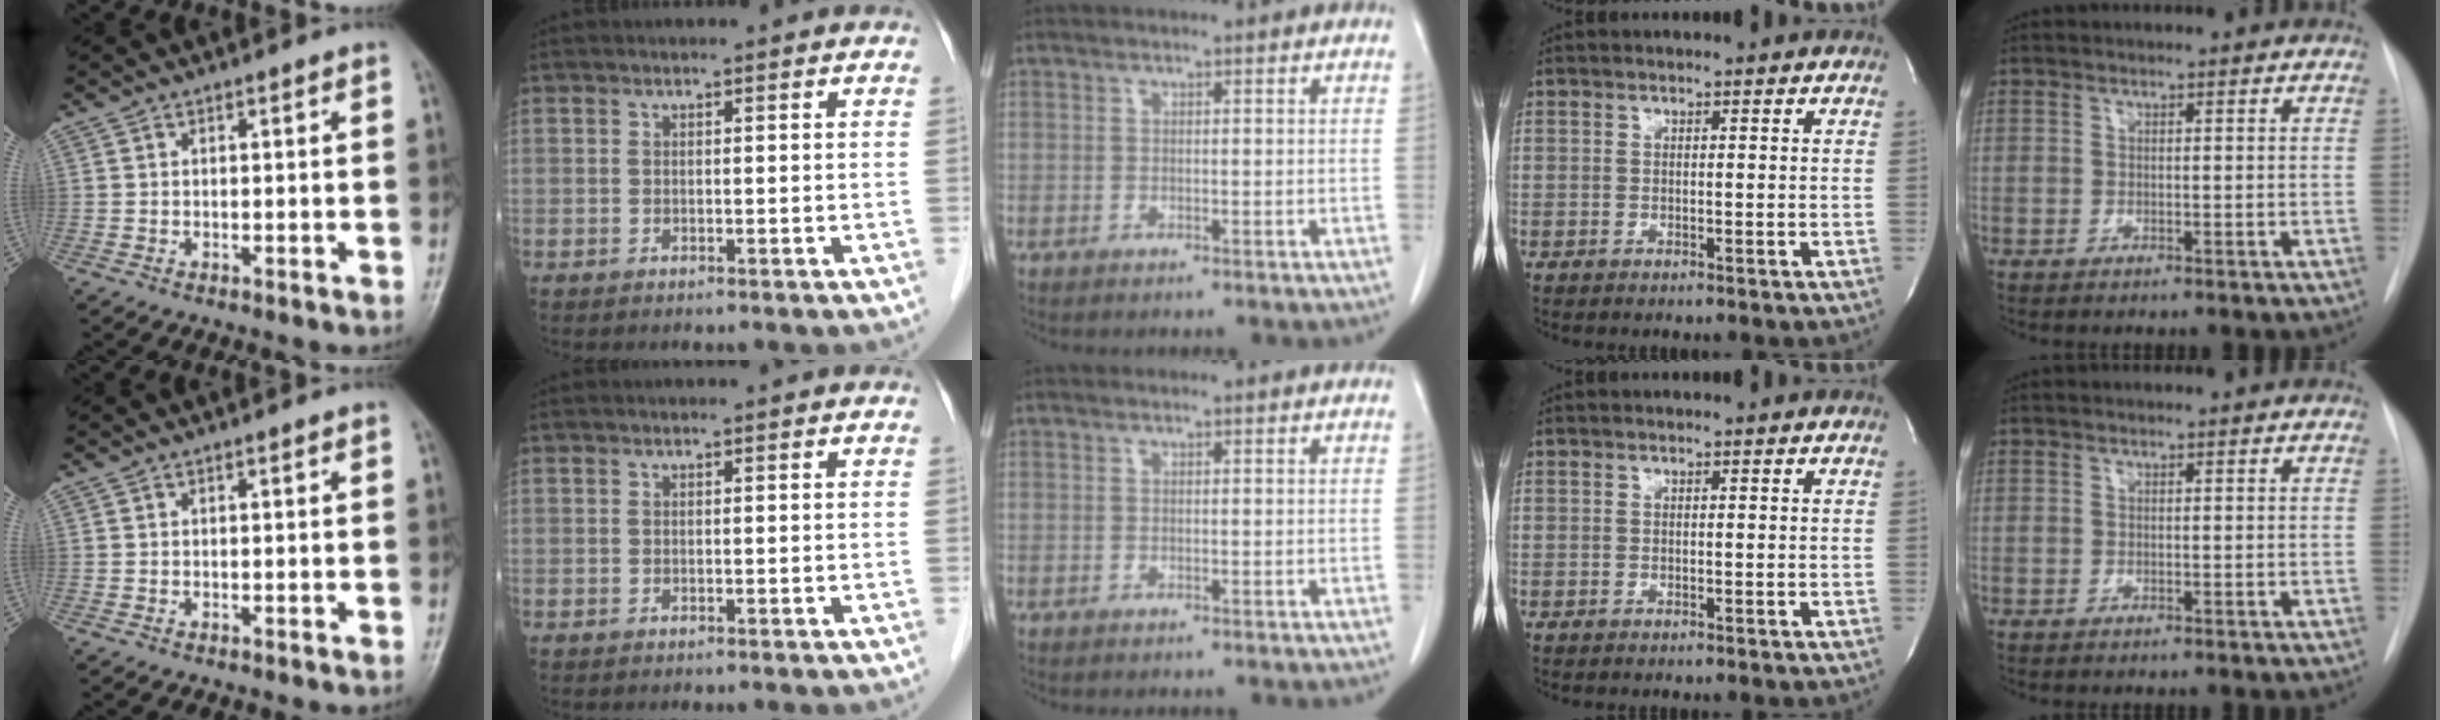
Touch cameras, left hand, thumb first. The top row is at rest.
{}